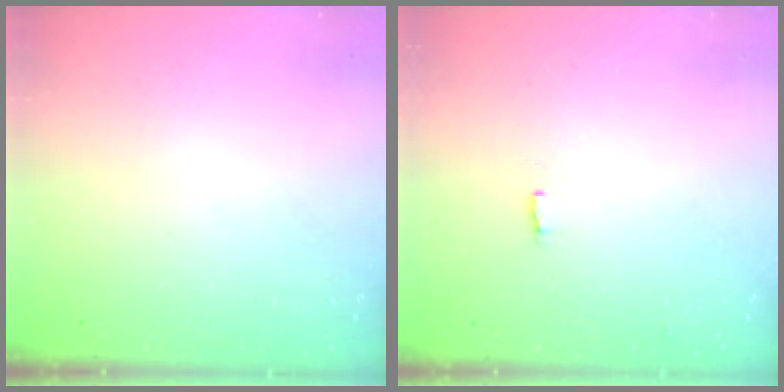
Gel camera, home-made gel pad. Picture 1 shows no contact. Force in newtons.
{"total": 2.7, "press": 2.6, "slide": 0.5}